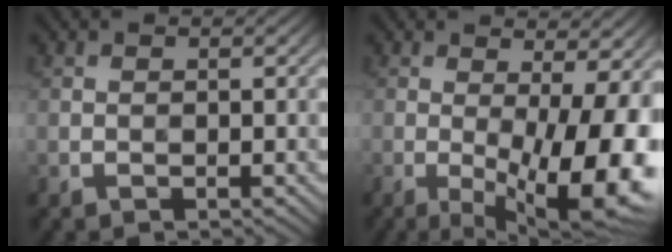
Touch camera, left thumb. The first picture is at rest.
{"total": 13.9, "force": [-2.1, 4.7, 12.9], "torque": [-0.167, -0.008, -0.018]}